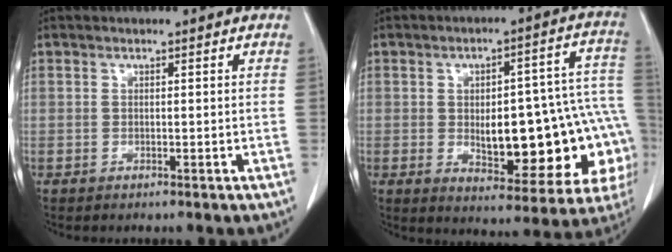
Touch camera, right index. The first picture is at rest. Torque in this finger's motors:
{"motor_torque": [1.70, -0.44, 0.52, 0.08]}